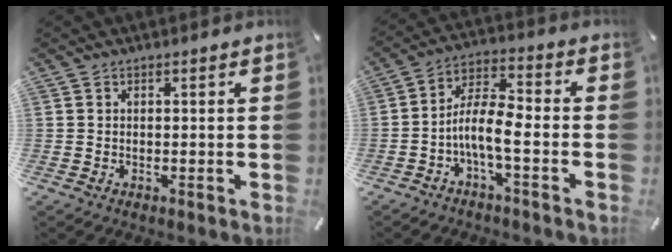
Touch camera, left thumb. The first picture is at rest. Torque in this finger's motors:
{"motor_torque": [-0.22, 1.09, 0.81, 0.14, 0.08]}